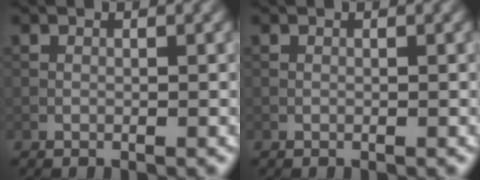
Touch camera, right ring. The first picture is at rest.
{"total": 0.0}